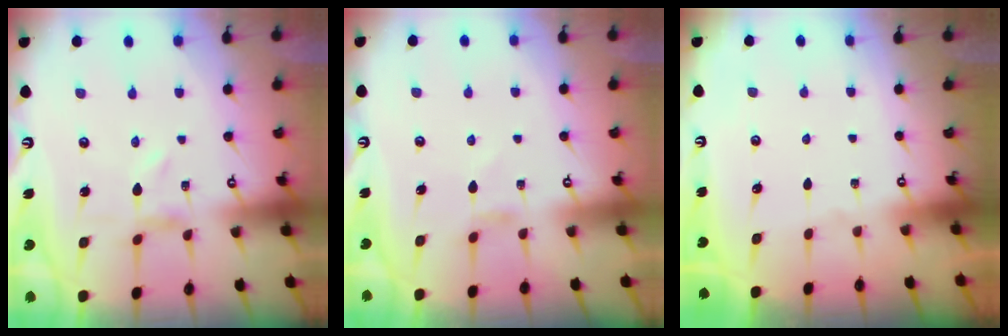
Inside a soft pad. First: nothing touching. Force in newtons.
{"total": 2.6, "press": 2.6, "slide": 0.3}
{"total": 0.0}